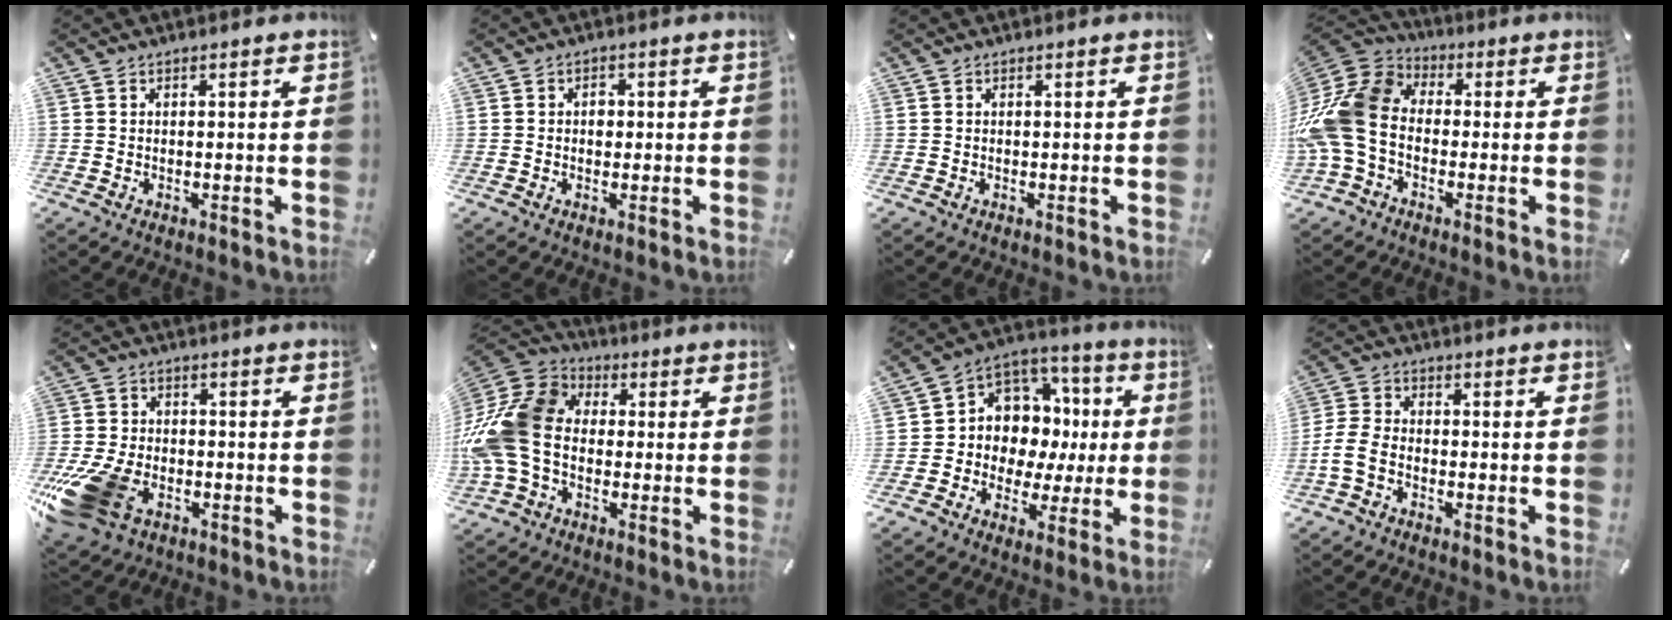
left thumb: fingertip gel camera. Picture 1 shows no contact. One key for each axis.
{"total": 2.3, "fx": 0.0, "fy": 1.8, "fz": 1.4, "tx": -0.013, "ty": -0.001, "tz": -0.007}
{"total": 0.0}
{"total": 15.7, "fx": -2.8, "fy": 11.9, "fz": 9.8, "tx": -0.222, "ty": 0.023, "tz": -0.055}
{"total": 15.8, "fx": -7.1, "fy": 10.2, "fz": 9.8, "tx": -0.199, "ty": 0.032, "tz": -0.118}
{"total": 17.7, "fx": -2.0, "fy": 13.9, "fz": 10.6, "tx": -0.241, "ty": 0.023, "tz": -0.035}
{"total": 10.4, "fx": 1.0, "fy": 10.0, "fz": 2.4, "tx": -0.042, "ty": -0.029, "tz": 0.030}
{"total": 5.6, "fx": -2.9, "fy": 3.4, "fz": 3.3, "tx": -0.078, "ty": 0.010, "tz": -0.056}